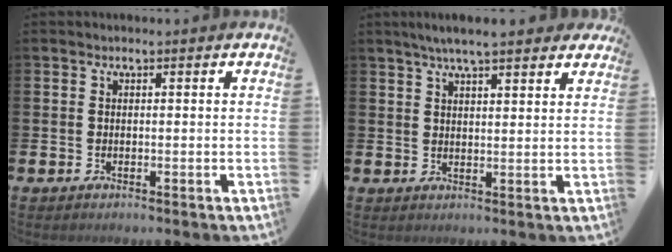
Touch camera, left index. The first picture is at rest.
{"total": 5.1, "force": [4.4, 0.7, 2.5], "torque": [-0.048, -0.011, 0.077]}